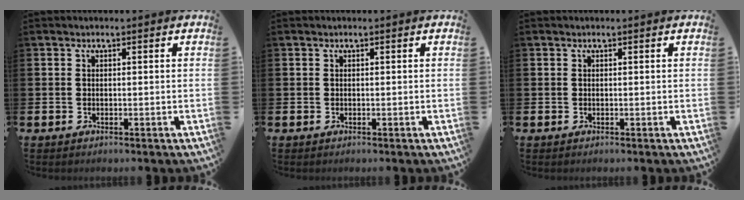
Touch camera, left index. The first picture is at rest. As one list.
[{"total": 0.0}, {"total": 0.0}]